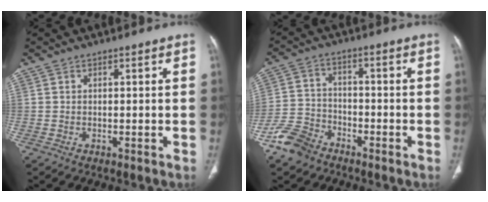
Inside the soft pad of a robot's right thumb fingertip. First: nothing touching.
{"total": 7.8, "force": [-5.7, 4.7, 2.5], "torque": [-0.047, 0.027, -0.118]}